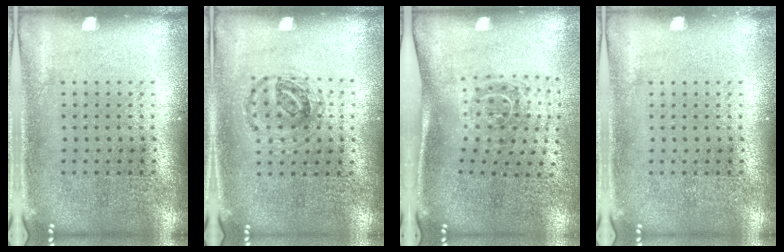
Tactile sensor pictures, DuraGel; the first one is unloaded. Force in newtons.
{"total": 0.9, "press": 0.9, "slide": 0.1}
{"total": 1.8, "press": 1.2, "slide": 1.4}
{"total": 0.0}